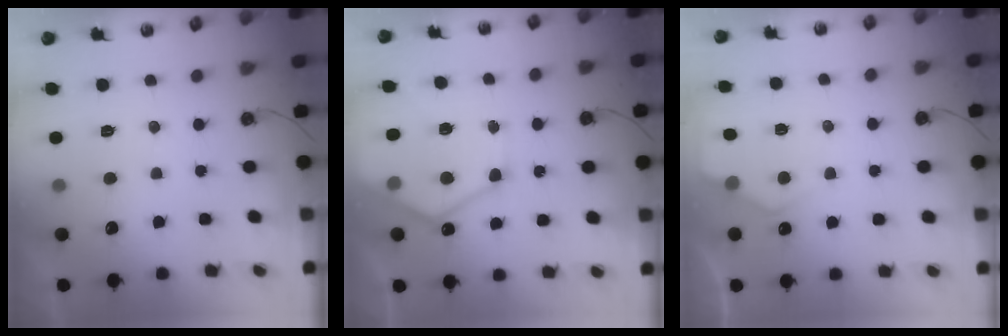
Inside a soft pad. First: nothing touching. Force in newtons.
{"total": 16.5, "press": 16.4, "slide": 1.7}
{"total": 4.7, "press": 4.6, "slide": 0.5}